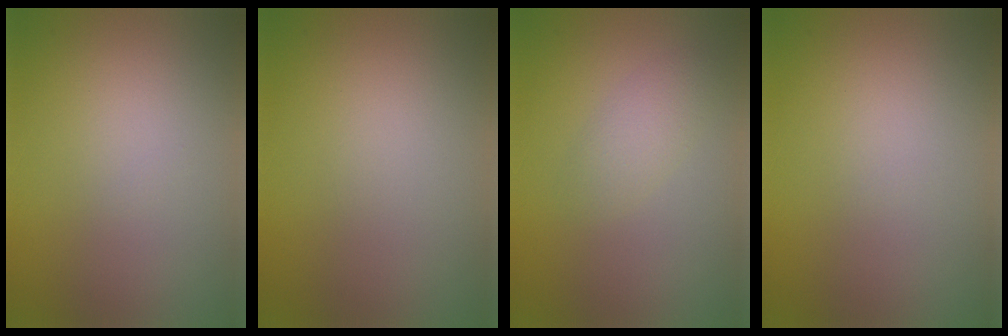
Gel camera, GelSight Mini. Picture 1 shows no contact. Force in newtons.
{"total": 0.0}
{"total": 1.7, "press": 1.7, "slide": 0.1}
{"total": 0.0}